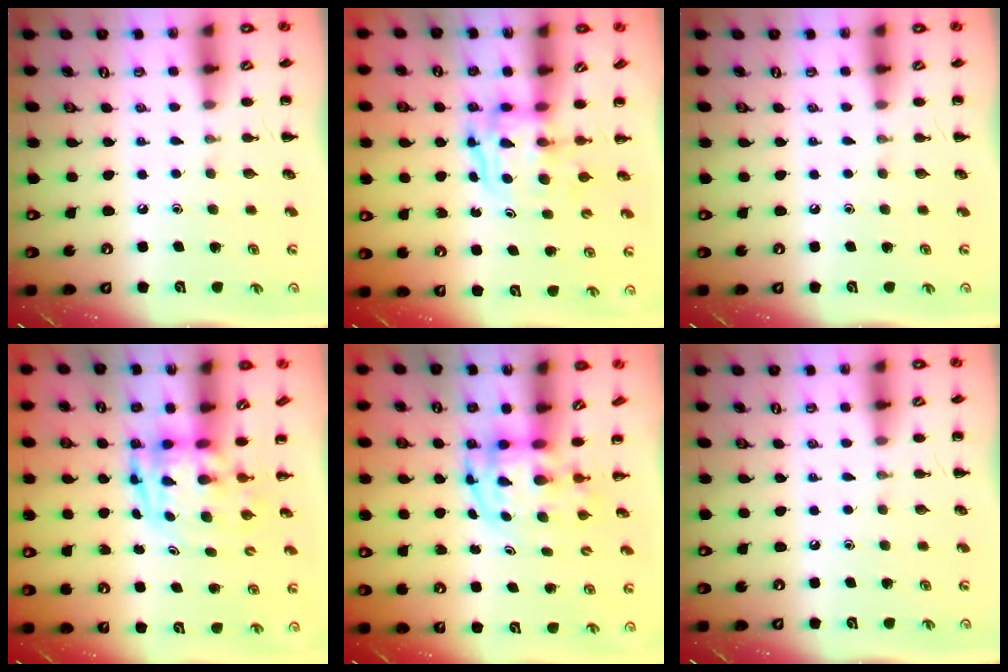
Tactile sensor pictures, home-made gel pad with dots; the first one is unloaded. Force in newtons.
{"total": 3.8, "press": 3.8, "slide": 0.4}
{"total": 0.0}
{"total": 3.2, "press": 3.1, "slide": 0.7}
{"total": 3.8, "press": 3.7, "slide": 0.7}
{"total": 0.0}